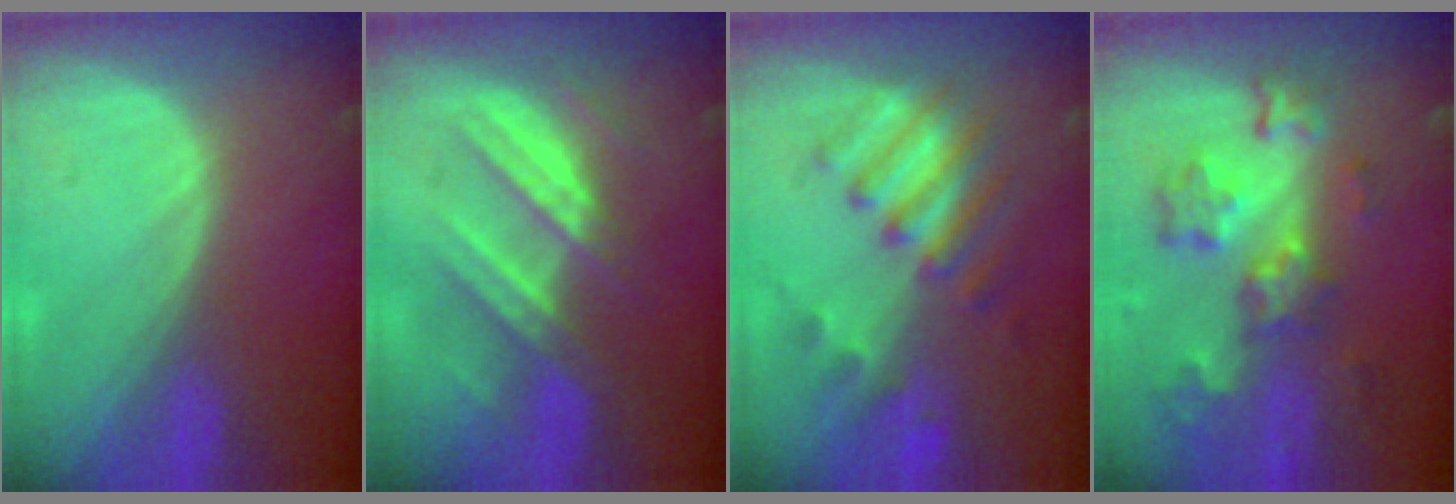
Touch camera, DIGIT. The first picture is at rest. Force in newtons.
{"total": 7.2, "press": 7.1, "slide": 0.9}
{"total": 7.9, "press": 7.6, "slide": 2.1}
{"total": 9.2, "press": 8.1, "slide": 4.5}